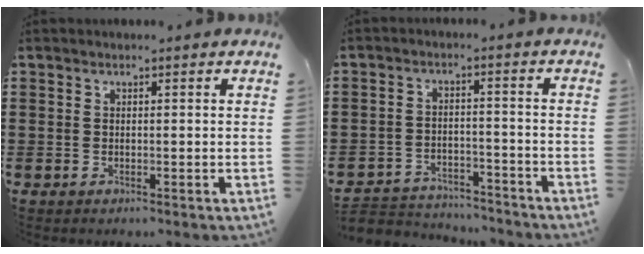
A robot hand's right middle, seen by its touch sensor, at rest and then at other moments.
{"total": 3.8, "force": [-3.7, 0.8, 0.0], "torque": [-0.015, 0.001, -0.081]}